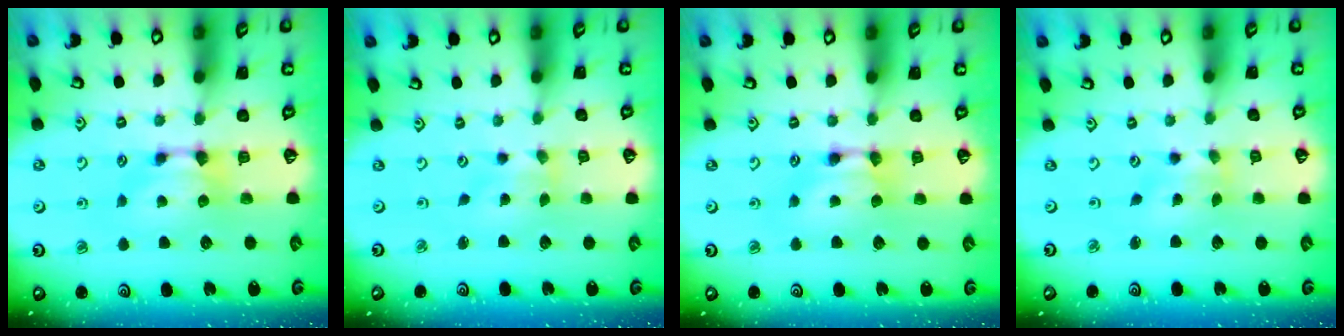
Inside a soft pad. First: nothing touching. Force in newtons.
{"total": 1.8, "press": 1.5, "slide": 1.1}
{"total": 1.6, "press": 1.6, "slide": 0.1}
{"total": 1.5, "press": 1.1, "slide": 1.0}